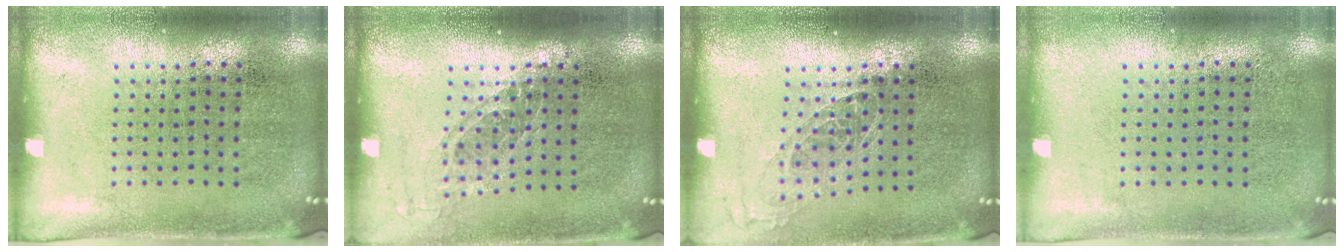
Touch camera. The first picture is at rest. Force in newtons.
{"total": 1.2, "press": 1.0, "slide": 0.7}
{"total": 1.1, "press": 0.9, "slide": 0.6}
{"total": 0.0}